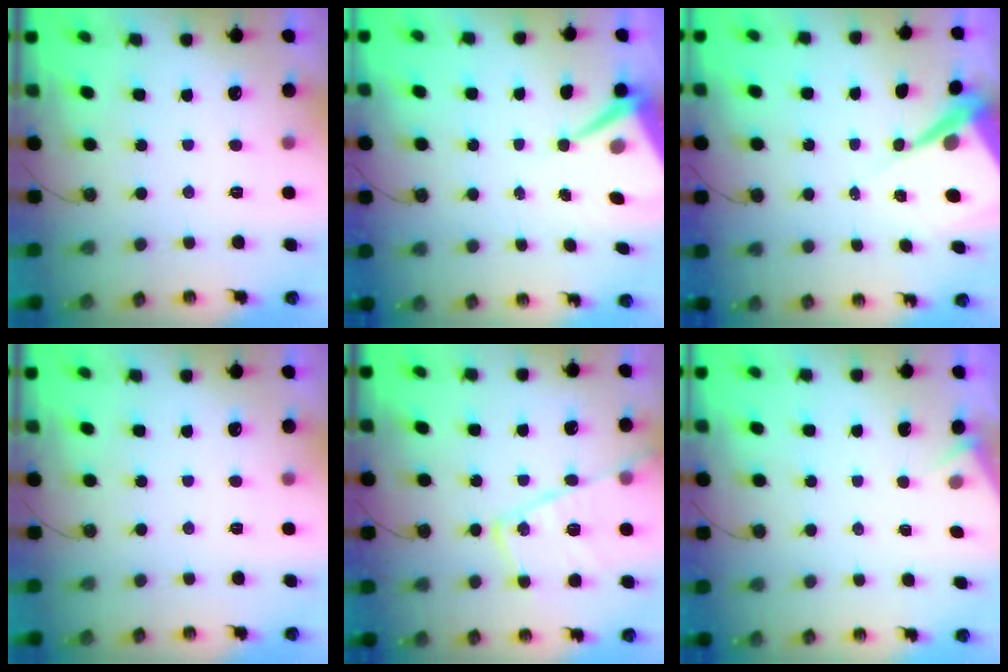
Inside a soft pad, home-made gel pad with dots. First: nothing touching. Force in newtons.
{"total": 8.1, "press": 8.1, "slide": 0.4}
{"total": 8.5, "press": 8.5, "slide": 0.7}
{"total": 0.0}
{"total": 18.1, "press": 18.0, "slide": 1.5}
{"total": 2.9, "press": 2.9, "slide": 0.4}